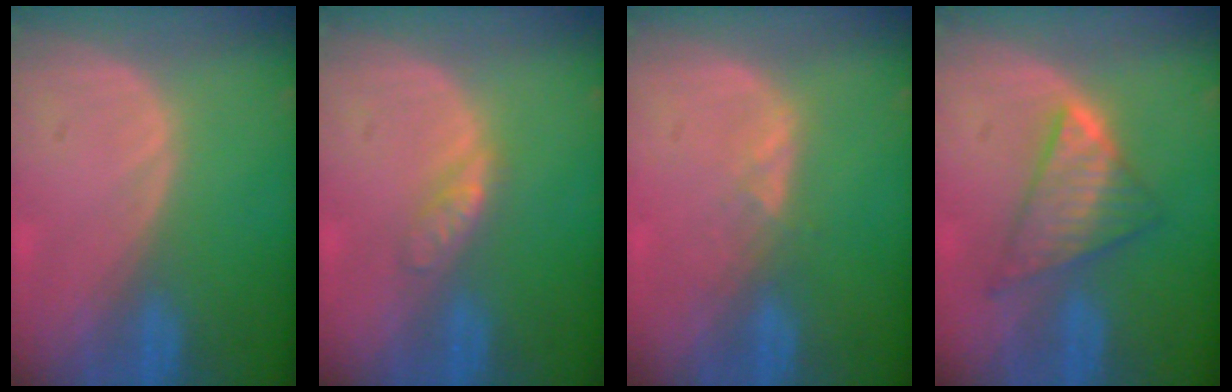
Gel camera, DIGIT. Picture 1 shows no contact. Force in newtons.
{"total": 2.7, "press": 2.7, "slide": 0.3}
{"total": 1.6, "press": 1.6, "slide": 0.3}
{"total": 6.5, "press": 6.5, "slide": 0.2}